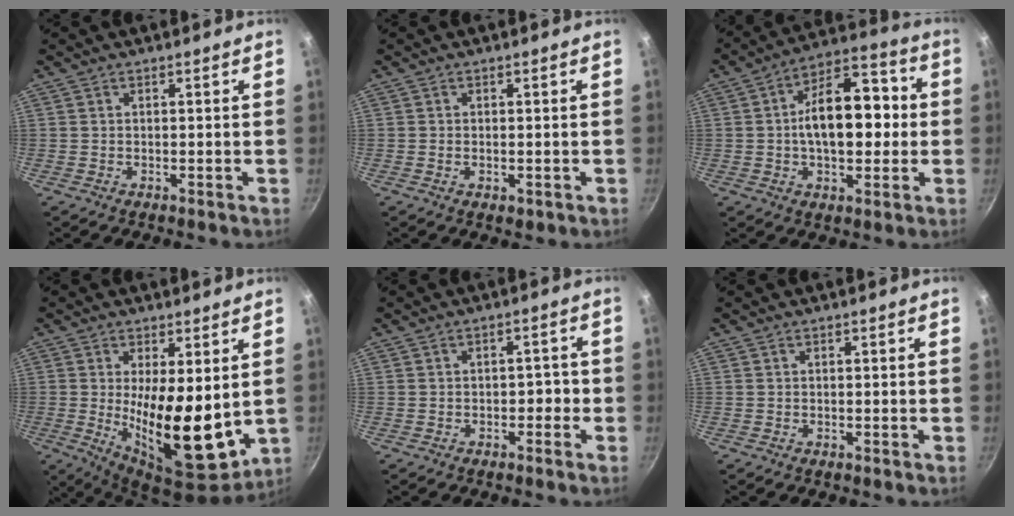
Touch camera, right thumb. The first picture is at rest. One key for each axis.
{"total": 1.8, "fx": -0.4, "fy": 1.1, "fz": 1.4, "tx": -0.021, "ty": -0.004, "tz": -0.005}
{"total": 16.5, "fx": -0.1, "fy": 9.6, "fz": 13.5, "tx": -0.167, "ty": 0.037, "tz": -0.013}
{"total": 16.1, "fx": 0.9, "fy": 6.4, "fz": 14.8, "tx": -0.215, "ty": -0.037, "tz": 0.027}
{"total": 2.4, "fx": -1.0, "fy": 1.6, "fz": 1.5, "tx": 0.001, "ty": 0.018, "tz": -0.015}
{"total": 0.0}